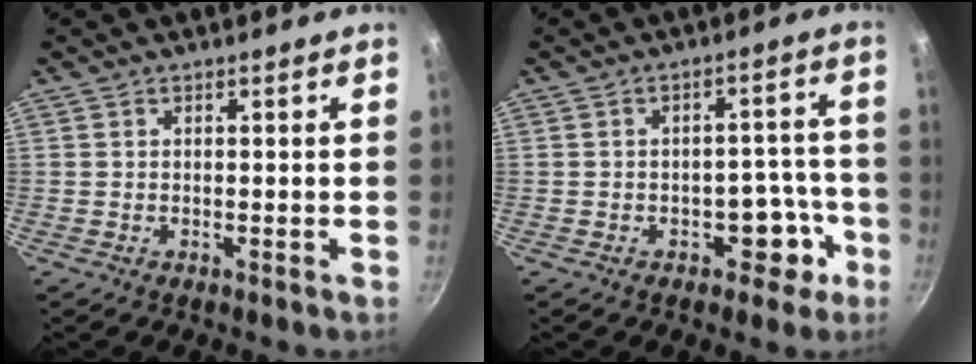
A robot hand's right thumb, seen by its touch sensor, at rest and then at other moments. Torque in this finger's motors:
{"motor_torque": [1.88, 1.71, 0.86, -0.52, 0.04]}